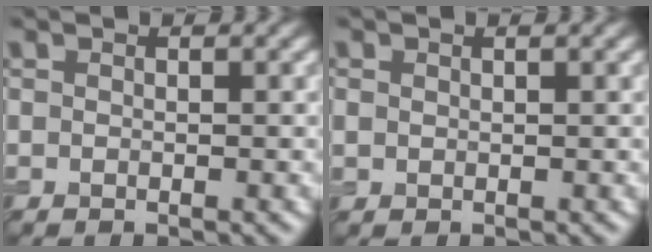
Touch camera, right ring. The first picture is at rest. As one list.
[{"total": 0.7, "force": [0.4, 0.5, 0.2], "torque": [-0.005, -0.001, 0.009]}]